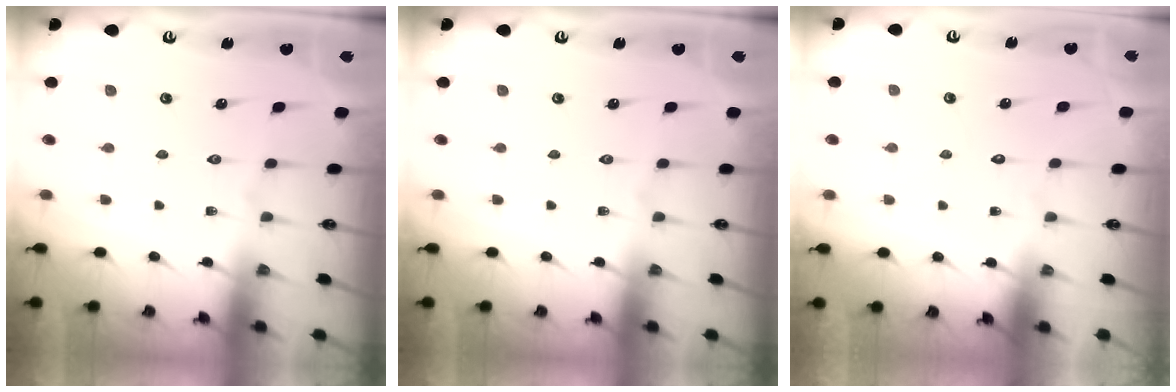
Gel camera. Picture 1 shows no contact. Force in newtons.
{"total": 0.0}
{"total": 1.6, "press": 1.6, "slide": 0.1}